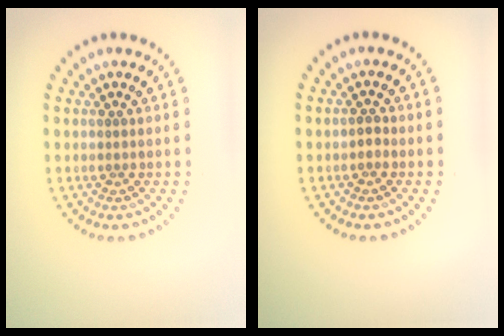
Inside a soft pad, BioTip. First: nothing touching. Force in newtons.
{"total": 0.7, "press": 0.7, "slide": 0.1}